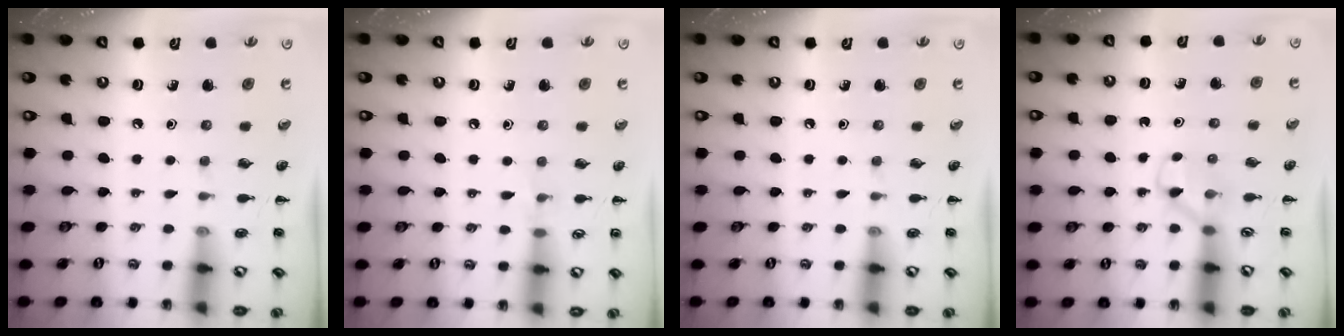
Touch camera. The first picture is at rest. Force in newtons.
{"total": 4.3, "press": 4.0, "slide": 1.5}
{"total": 0.0}
{"total": 3.0, "press": 2.8, "slide": 0.9}